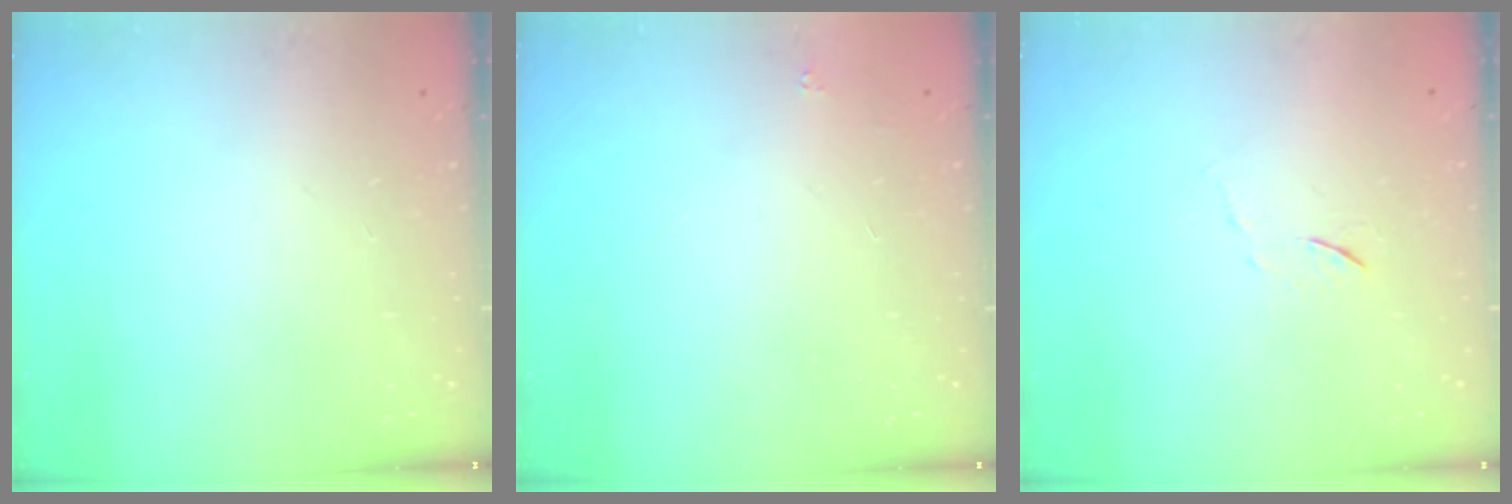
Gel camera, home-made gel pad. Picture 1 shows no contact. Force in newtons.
{"total": 1.6, "press": 1.5, "slide": 0.2}
{"total": 5.3, "press": 5.2, "slide": 0.4}